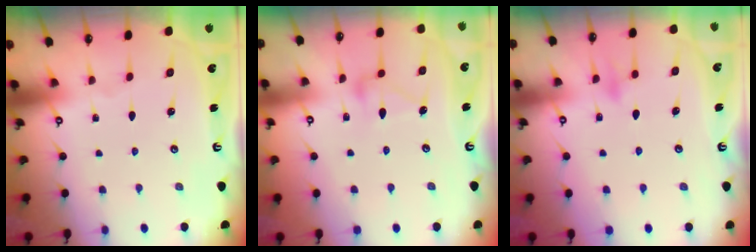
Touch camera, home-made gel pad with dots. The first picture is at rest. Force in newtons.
{"total": 11.1, "press": 11.1, "slide": 0.3}
{"total": 7.3, "press": 7.3, "slide": 0.8}